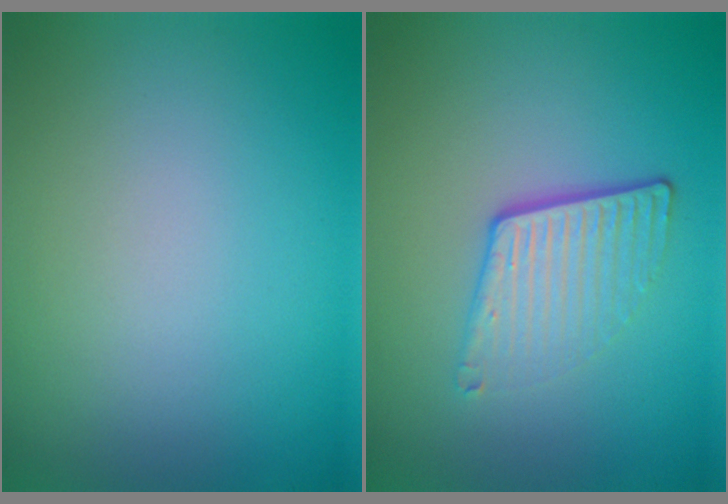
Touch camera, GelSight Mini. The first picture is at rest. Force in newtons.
{"total": 3.8, "press": 2.6, "slide": 2.8}